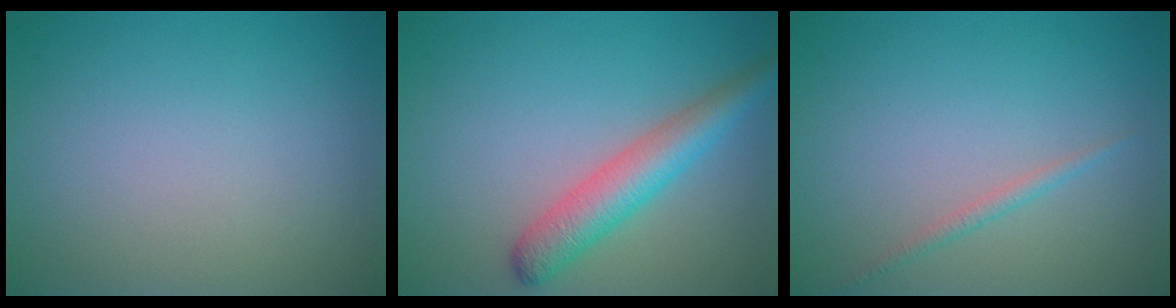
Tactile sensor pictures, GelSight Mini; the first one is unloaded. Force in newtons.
{"total": 4.3, "press": 4.3, "slide": 0.1}
{"total": 1.0, "press": 1.0, "slide": 0.1}